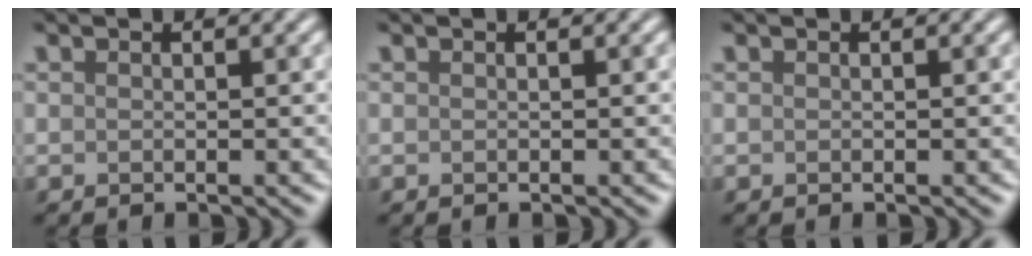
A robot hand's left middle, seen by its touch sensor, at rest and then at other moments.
{"total": 0.0}
{"total": 0.0}